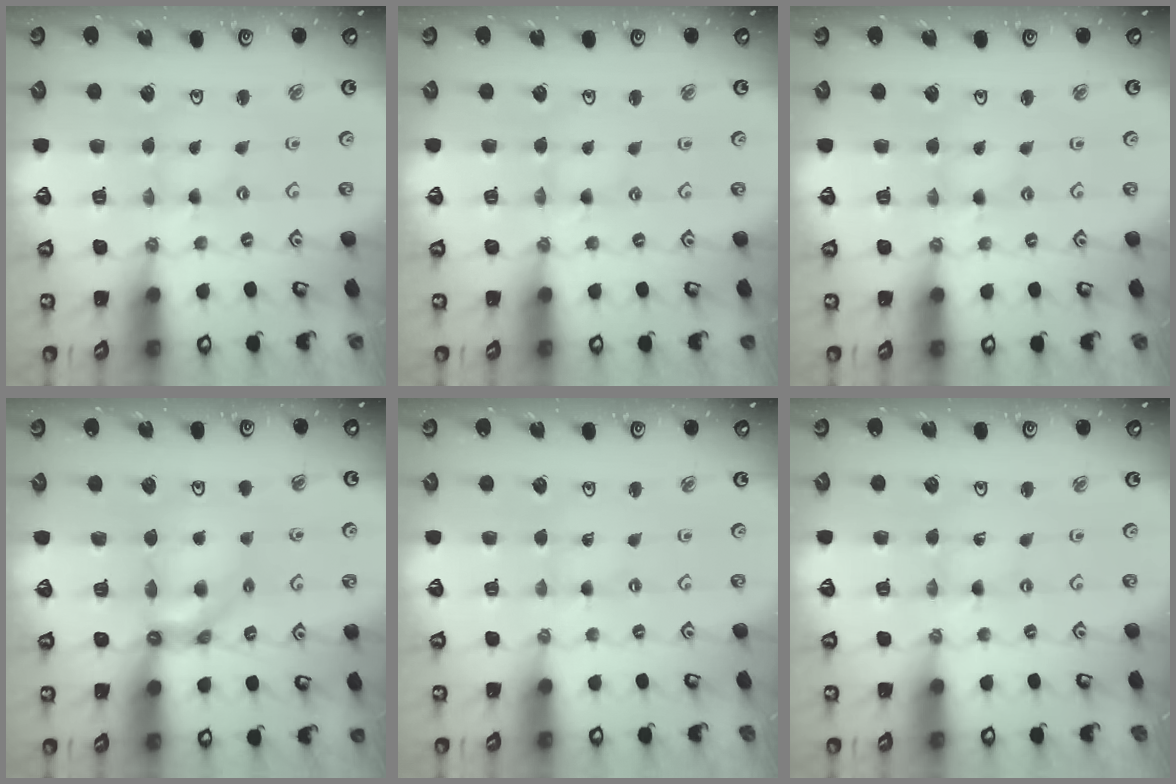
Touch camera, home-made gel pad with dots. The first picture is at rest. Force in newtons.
{"total": 1.3, "press": 1.3, "slide": 0.2}
{"total": 0.9, "press": 0.9, "slide": 0.3}
{"total": 8.4, "press": 8.3, "slide": 0.9}
{"total": 0.0}
{"total": 0.5, "press": 0.5, "slide": 0.1}